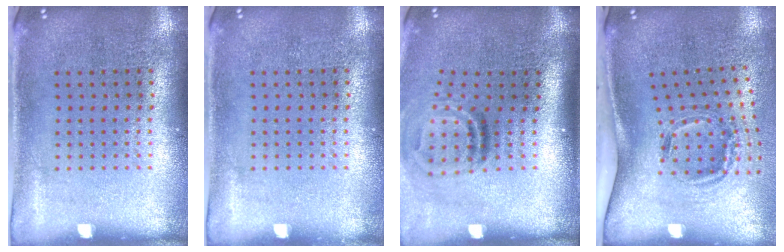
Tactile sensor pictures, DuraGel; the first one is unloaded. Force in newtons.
{"total": 0.0}
{"total": 1.9, "press": 1.1, "slide": 1.5}
{"total": 1.9, "press": 1.3, "slide": 1.3}